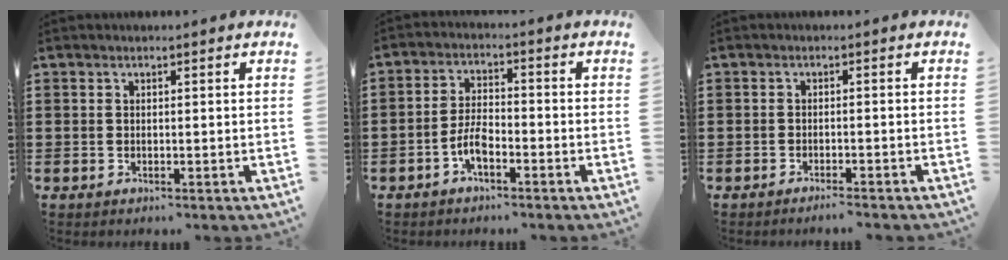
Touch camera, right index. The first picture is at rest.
{"total": 4.7, "force": [-2.5, 2.0, 3.4], "torque": [-0.086, 0.001, -0.056]}
{"total": 1.5, "force": [-1.4, -0.2, 0.5], "torque": [-0.008, 0.002, -0.026]}